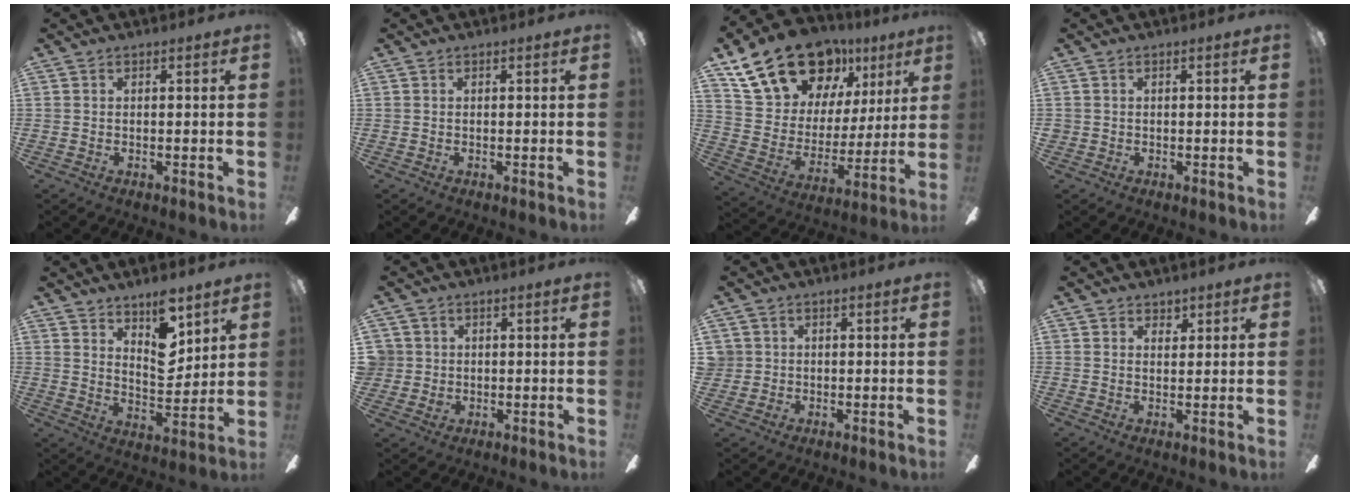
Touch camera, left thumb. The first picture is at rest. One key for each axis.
{"total": 0.0}
{"total": 21.7, "fx": 15.3, "fy": 12.1, "fz": 9.4, "tx": -0.173, "ty": -0.092, "tz": 0.292}
{"total": 0.6, "fx": -0.2, "fy": 0.6, "fz": 0.1, "tx": 0.000, "ty": 0.003, "tz": -0.006}
{"total": 10.7, "fx": 7.4, "fy": 4.9, "fz": 6.0, "tx": -0.073, "ty": -0.051, "tz": 0.131}
{"total": 3.7, "fx": 0.5, "fy": 3.7, "fz": 0.2, "tx": -0.007, "ty": 0.007, "tz": 0.010}
{"total": 2.6, "fx": 0.1, "fy": 2.6, "fz": 0.1, "tx": -0.009, "ty": 0.006, "tz": 0.002}
{"total": 2.5, "fx": 2.1, "fy": 1.4, "fz": 0.0, "tx": 0.011, "ty": -0.010, "tz": 0.037}